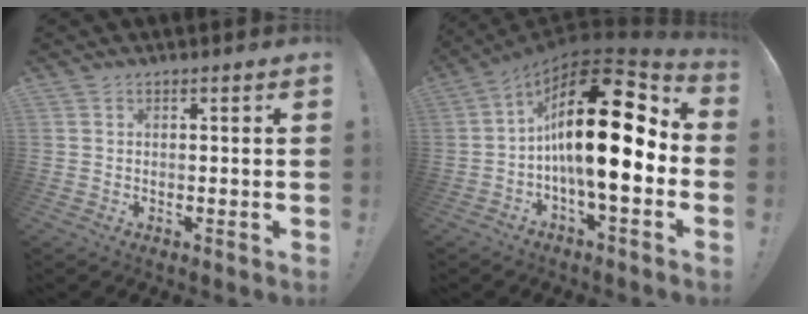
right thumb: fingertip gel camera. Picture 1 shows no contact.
{"total": 25.6, "force": [2.5, 8.6, 23.9], "torque": [-0.409, -0.013, 0.039]}